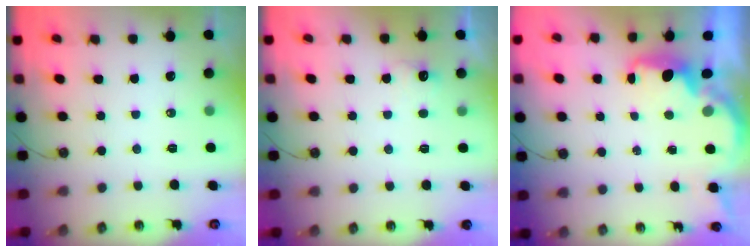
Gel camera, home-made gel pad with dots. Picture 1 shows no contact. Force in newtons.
{"total": 4.6, "press": 4.5, "slide": 1.0}
{"total": 2.3, "press": 2.1, "slide": 0.9}